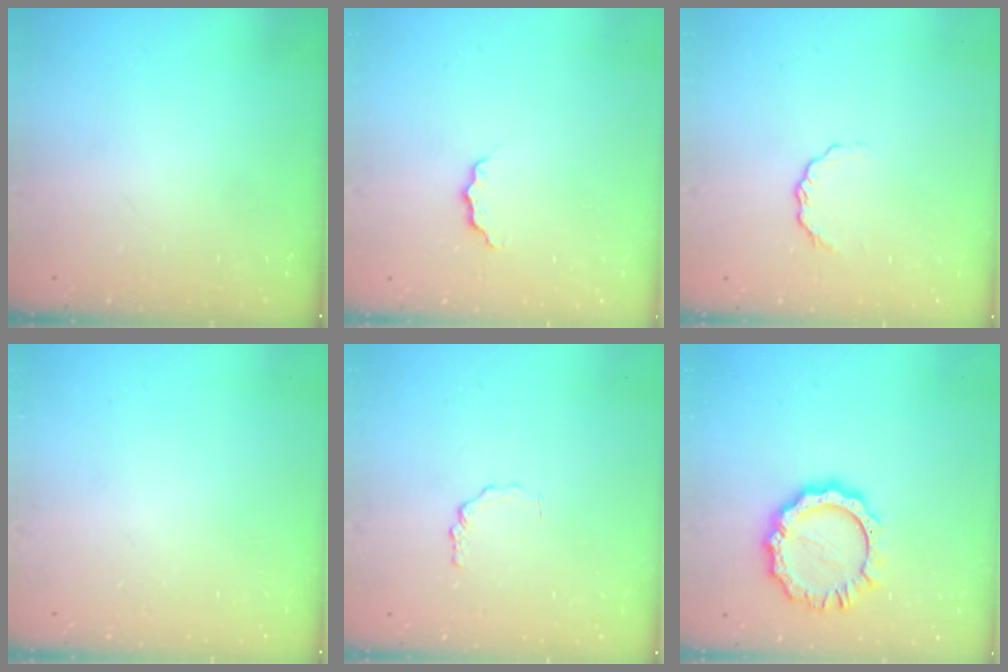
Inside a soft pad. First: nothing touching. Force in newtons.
{"total": 4.1, "press": 4.1, "slide": 0.4}
{"total": 4.4, "press": 4.4, "slide": 0.6}
{"total": 0.0}
{"total": 1.4, "press": 1.4, "slide": 0.2}
{"total": 10.5, "press": 10.4, "slide": 1.2}